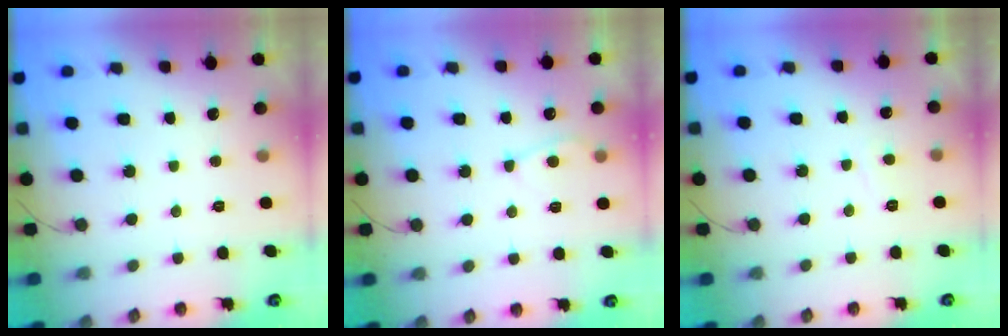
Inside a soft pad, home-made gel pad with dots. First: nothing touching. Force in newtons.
{"total": 4.1, "press": 4.1, "slide": 0.4}
{"total": 1.3, "press": 1.2, "slide": 0.6}